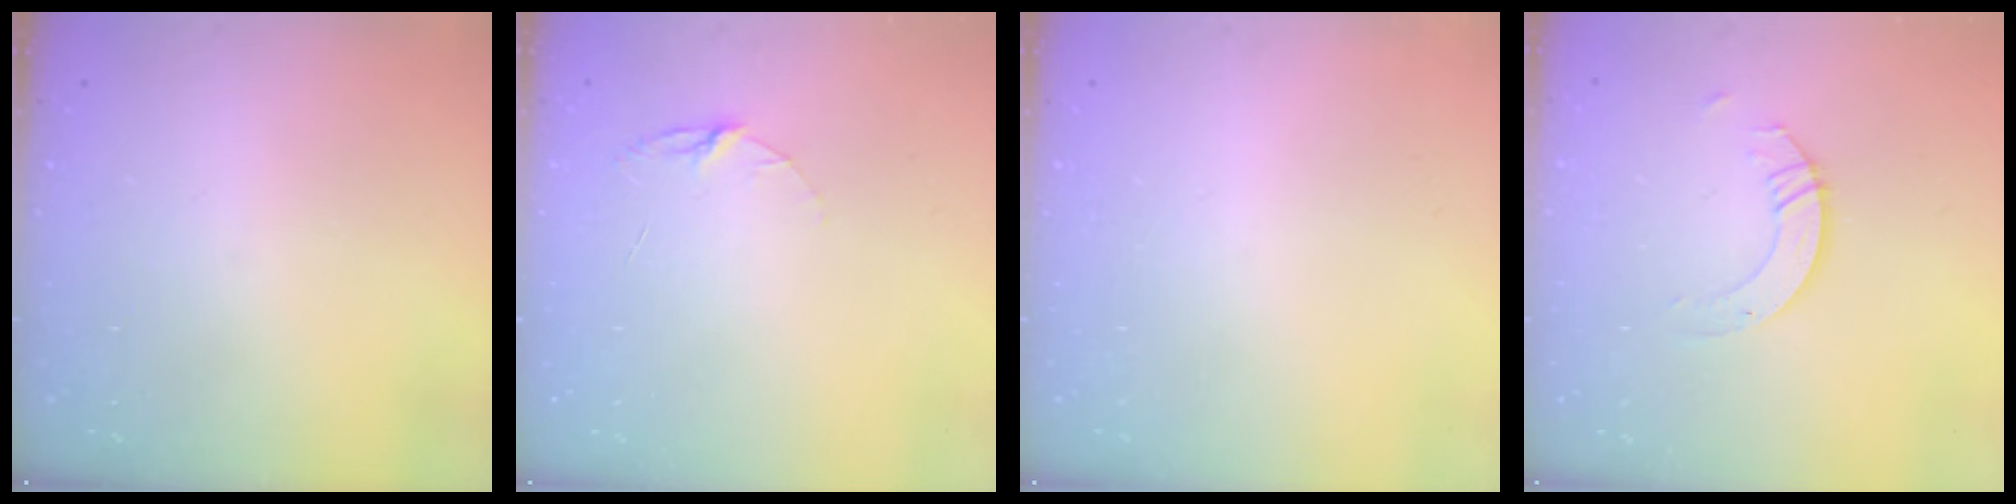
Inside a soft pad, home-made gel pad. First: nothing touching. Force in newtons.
{"total": 4.1, "press": 4.1, "slide": 0.3}
{"total": 0.0}
{"total": 3.9, "press": 3.9, "slide": 0.3}